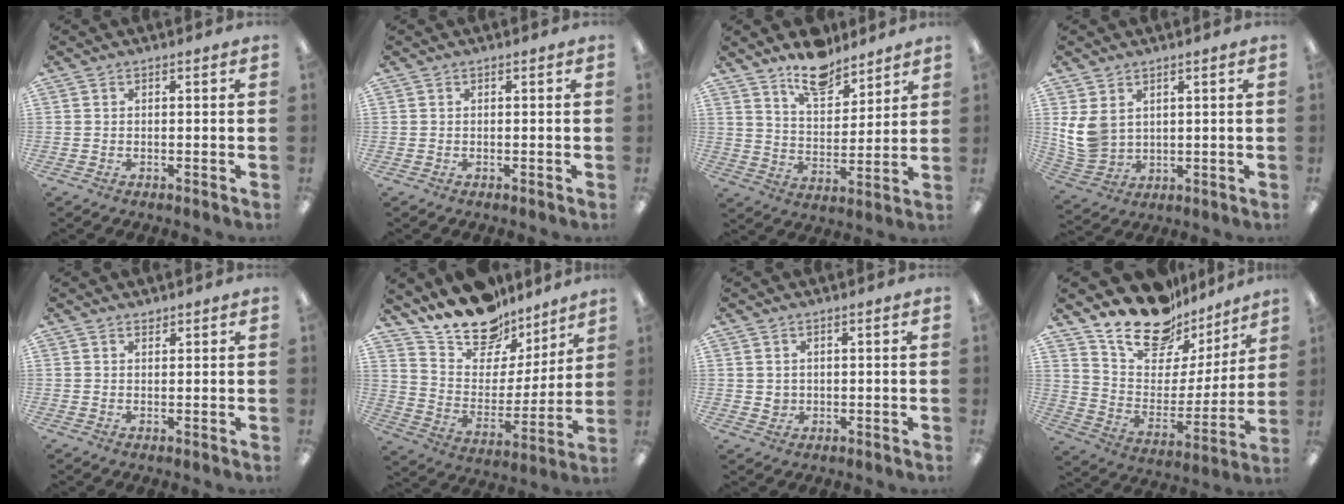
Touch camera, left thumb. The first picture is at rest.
{"total": 0.0}
{"total": 11.4, "force": [9.6, 4.7, 4.1], "torque": [-0.055, -0.063, 0.173]}
{"total": 7.8, "force": [3.1, 5.9, 3.9], "torque": [-0.103, -0.005, 0.064]}
{"total": 1.2, "force": [1.1, 0.3, 0.1], "torque": [-0.002, -0.002, 0.022]}
{"total": 17.3, "force": [15.1, 7.5, 3.8], "torque": [-0.083, -0.128, 0.274]}
{"total": 1.8, "force": [1.1, 1.4, 0.4], "torque": [-0.002, -0.001, 0.017]}
{"total": 18.9, "force": [15.9, 8.5, 5.5], "torque": [-0.110, -0.121, 0.285]}